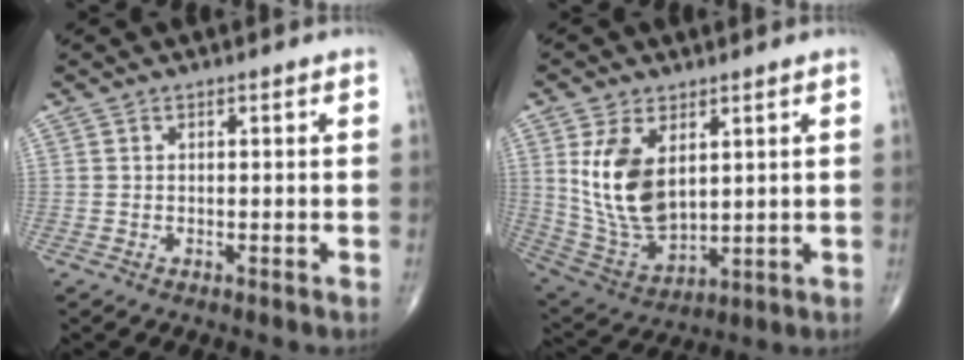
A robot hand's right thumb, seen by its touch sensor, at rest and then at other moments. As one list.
[{"total": 13.7, "force": [3.6, 7.9, 10.5], "torque": [-0.187, -0.020, 0.089]}]